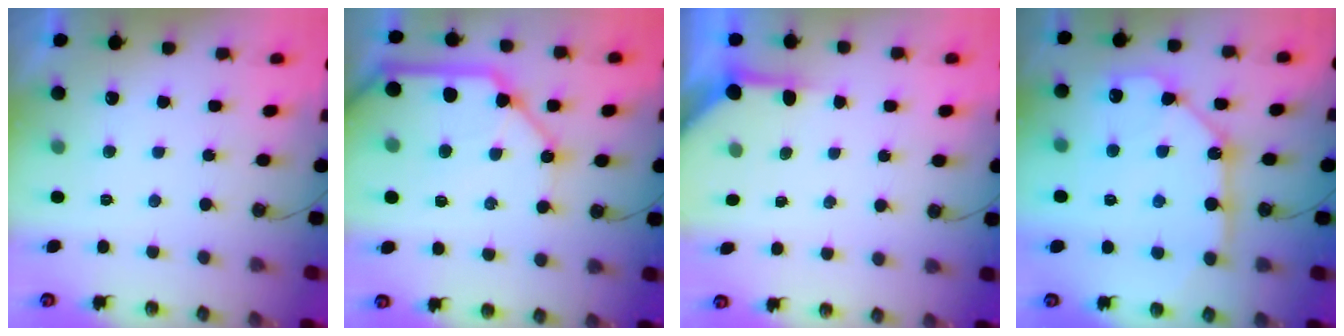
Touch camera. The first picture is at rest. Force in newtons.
{"total": 21.1, "press": 21.0, "slide": 2.5}
{"total": 4.0, "press": 3.9, "slide": 0.5}
{"total": 14.5, "press": 14.4, "slide": 1.5}